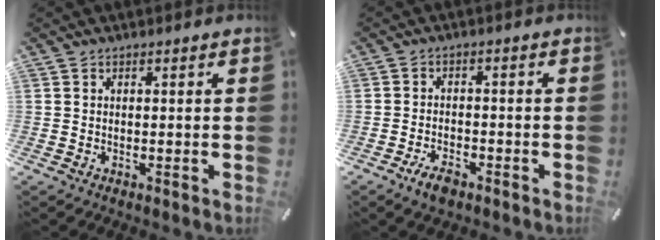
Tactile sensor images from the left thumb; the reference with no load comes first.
{"total": 4.1, "force": [-2.9, 2.0, 2.1], "torque": [-0.039, 0.016, -0.054]}